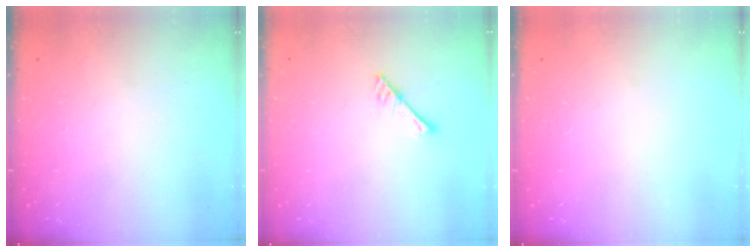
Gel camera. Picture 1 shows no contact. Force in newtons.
{"total": 2.9, "press": 2.9, "slide": 0.2}
{"total": 0.0}